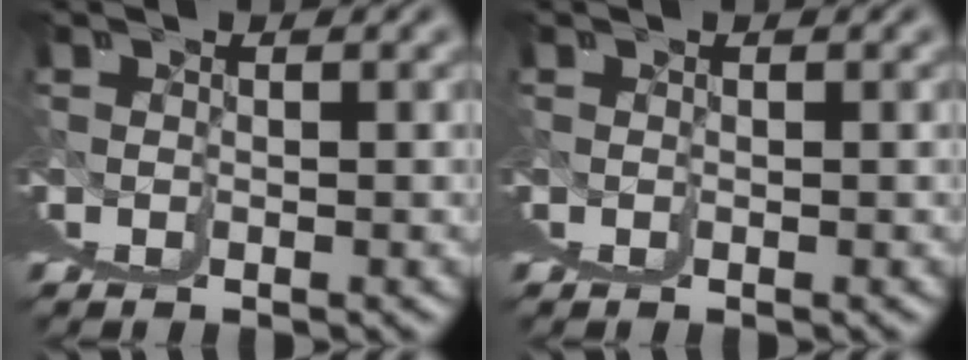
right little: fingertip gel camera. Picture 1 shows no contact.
{"total": 0.0}